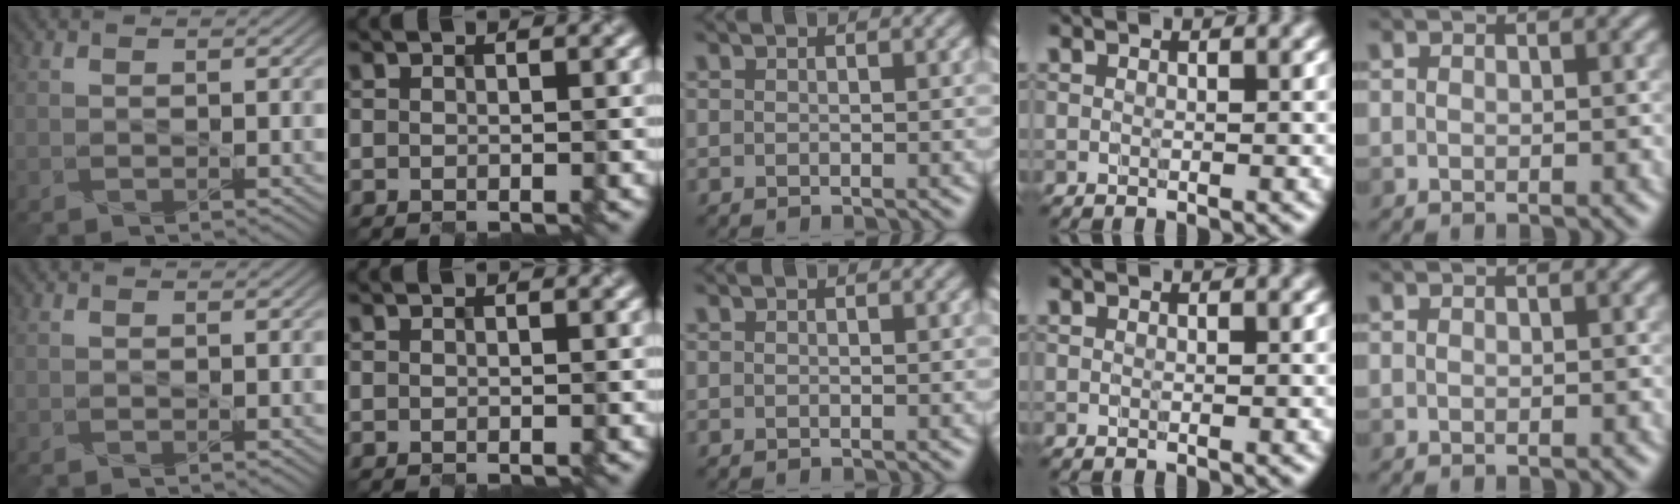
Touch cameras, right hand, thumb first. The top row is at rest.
{}